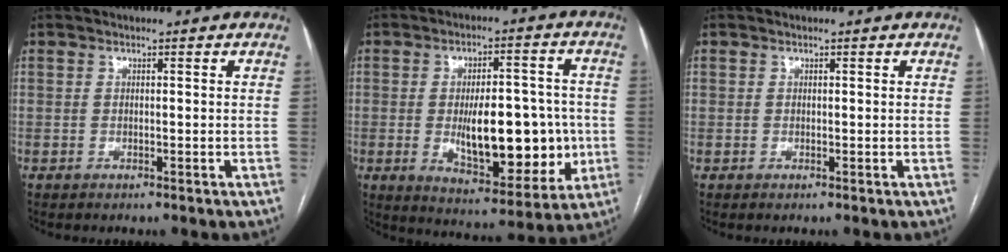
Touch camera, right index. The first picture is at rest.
{"total": 15.6, "force": [-1.9, 6.4, 14.2], "torque": [-0.208, 0.007, -0.017]}
{"total": 0.6, "force": [0.1, 0.6, -0.1], "torque": [0.008, 0.004, -0.002]}